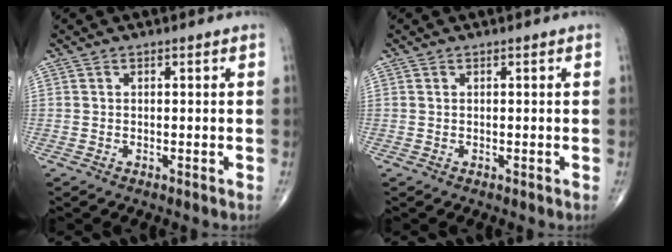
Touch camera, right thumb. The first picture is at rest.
{"total": 0.0}